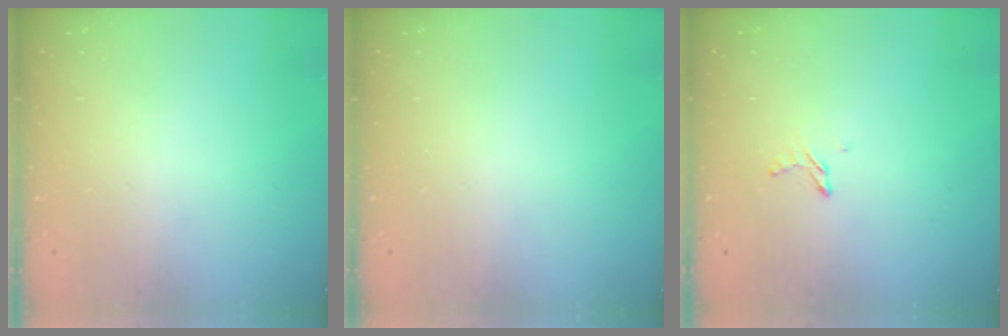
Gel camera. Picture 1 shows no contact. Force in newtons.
{"total": 0.0}
{"total": 3.8, "press": 3.8, "slide": 0.3}